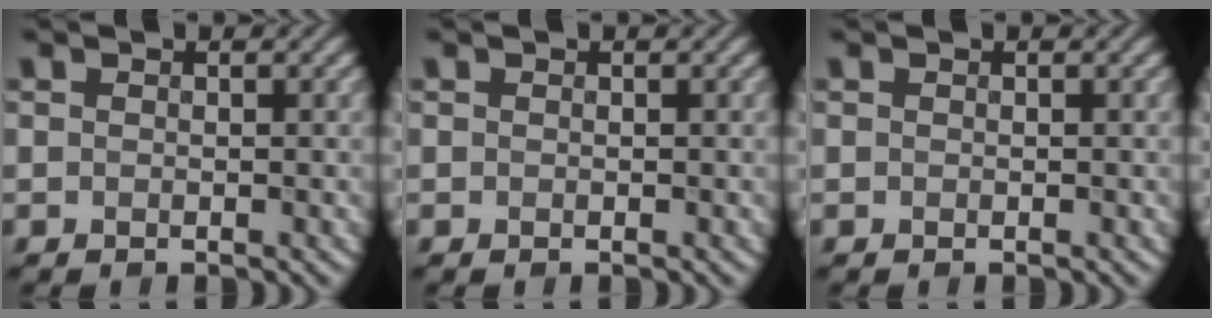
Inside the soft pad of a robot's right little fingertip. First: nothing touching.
{"total": 0.0}
{"total": 0.0}